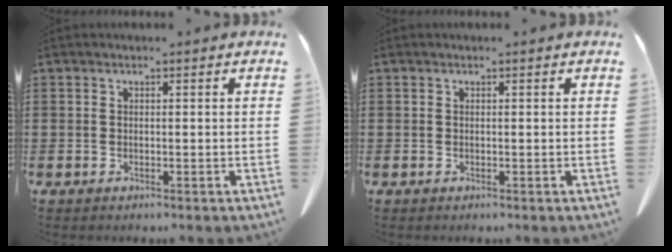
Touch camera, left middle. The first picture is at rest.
{"total": 0.0}